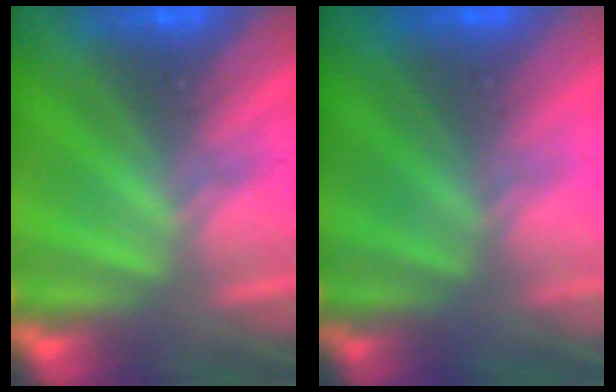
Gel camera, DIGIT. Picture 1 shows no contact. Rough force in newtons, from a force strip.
{"total": 2.4}